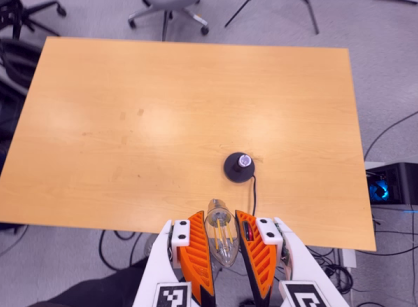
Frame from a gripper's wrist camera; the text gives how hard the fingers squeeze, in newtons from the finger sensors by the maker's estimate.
{"total": 10.3, "left": 10.4, "right": 10.2}